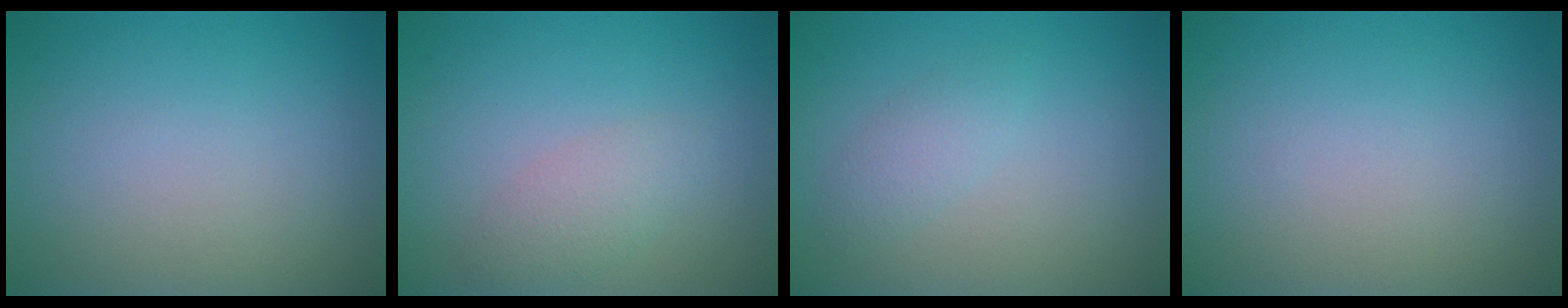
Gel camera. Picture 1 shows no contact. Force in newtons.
{"total": 2.1, "press": 2.1, "slide": 0.2}
{"total": 1.5, "press": 1.5, "slide": 0.1}
{"total": 0.0}